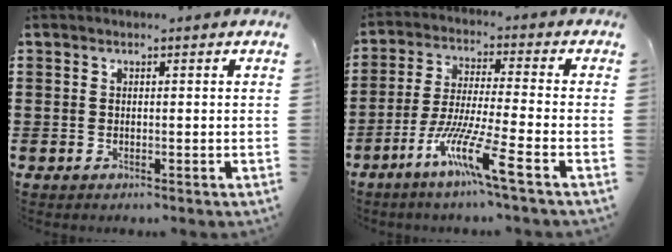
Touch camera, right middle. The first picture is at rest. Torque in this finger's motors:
{"motor_torque": [2.14, 0.00, 0.76, 0.21]}